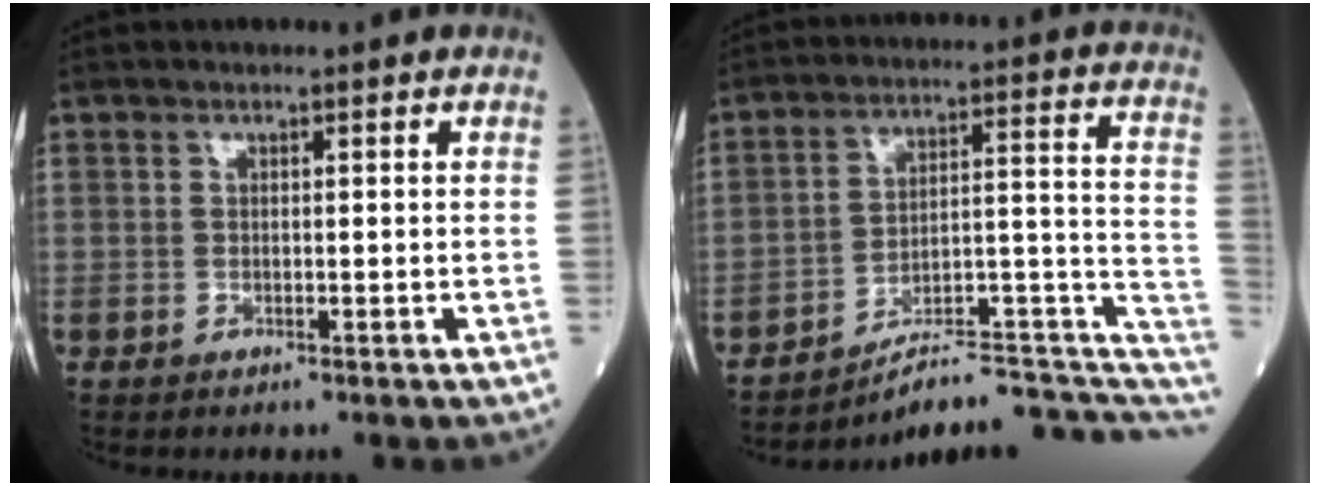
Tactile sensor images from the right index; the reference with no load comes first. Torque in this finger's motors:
{"motor_torque": [-0.24, -0.17, -0.12, -0.01]}